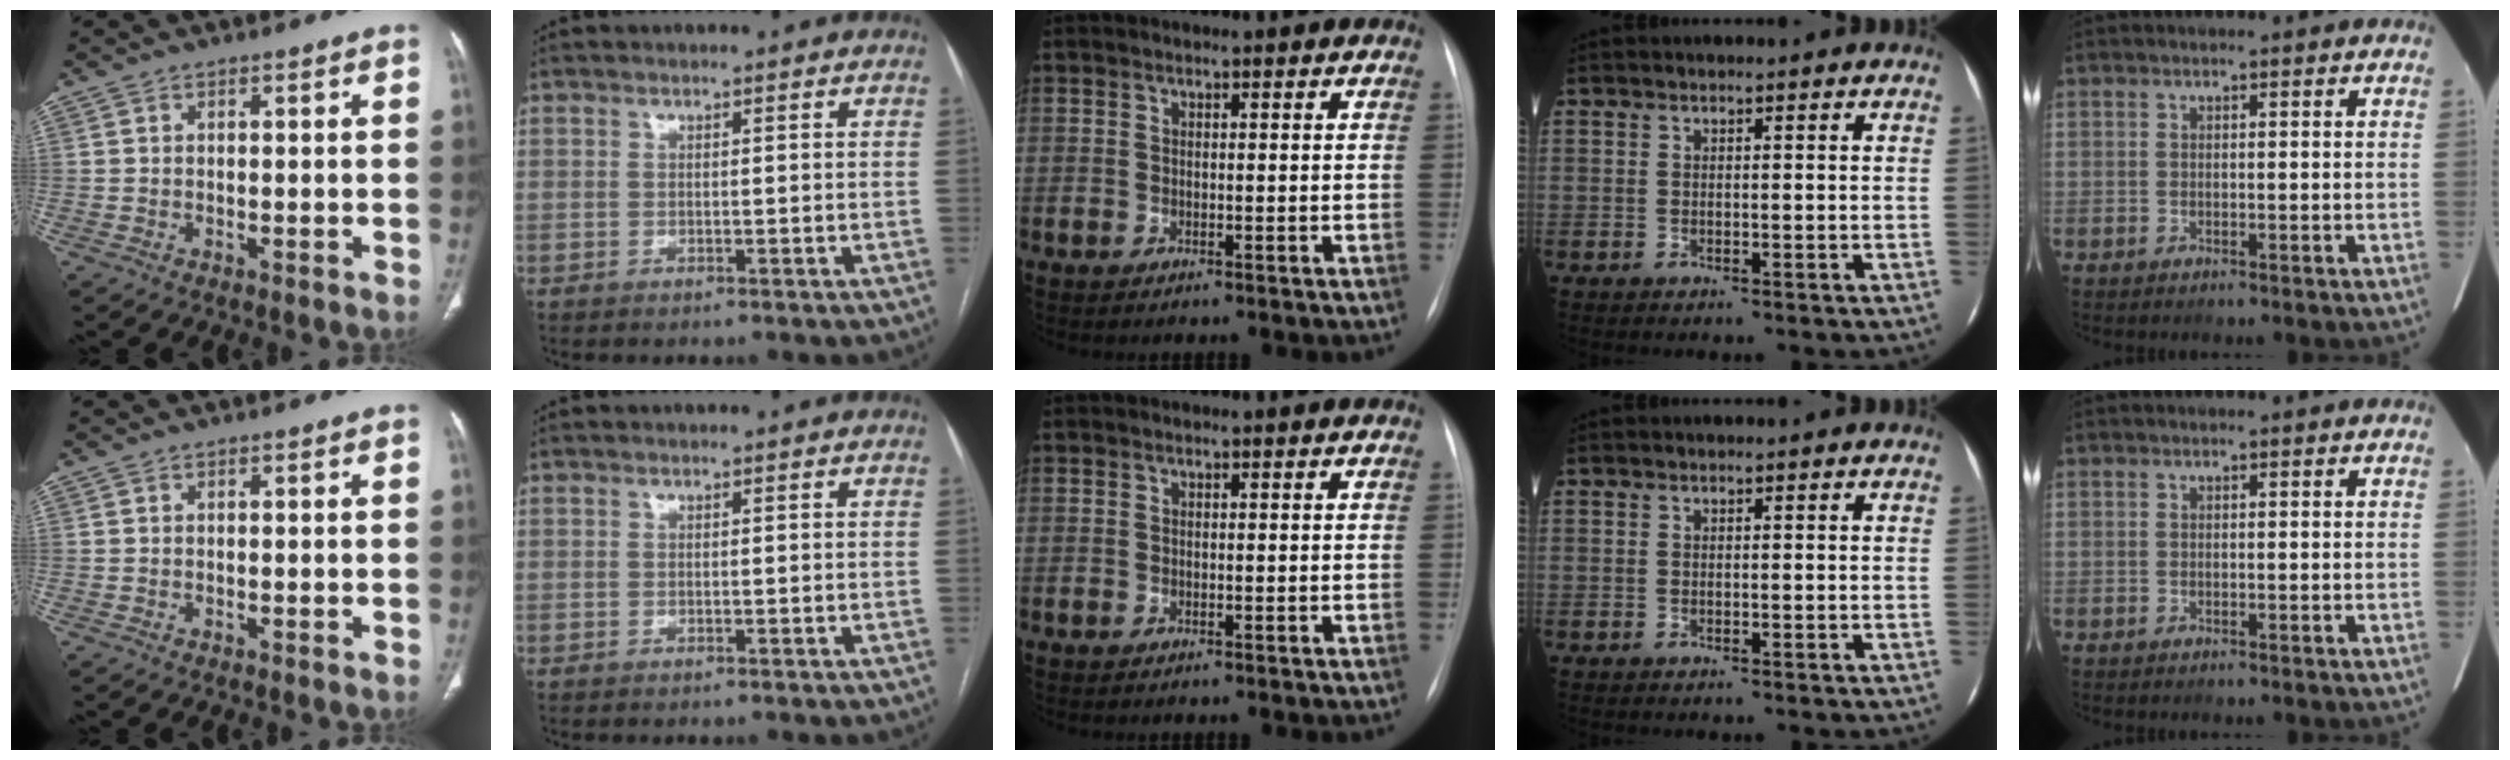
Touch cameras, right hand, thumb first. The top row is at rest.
{}